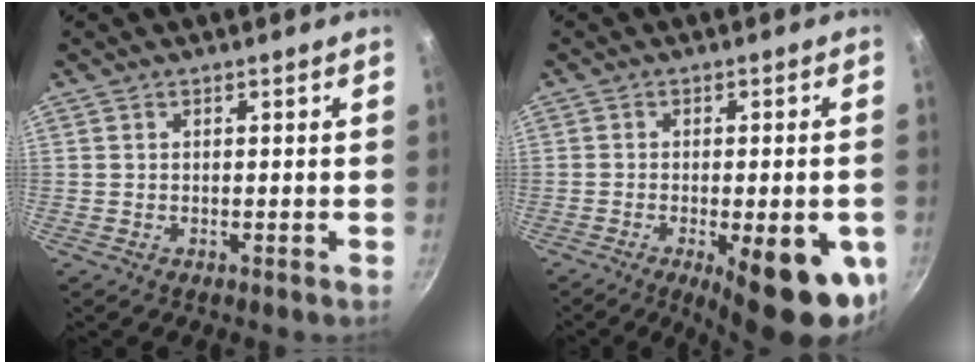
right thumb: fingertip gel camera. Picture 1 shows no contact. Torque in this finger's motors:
{"motor_torque": [2.66, 2.34, 2.14, -0.63, 0.39]}